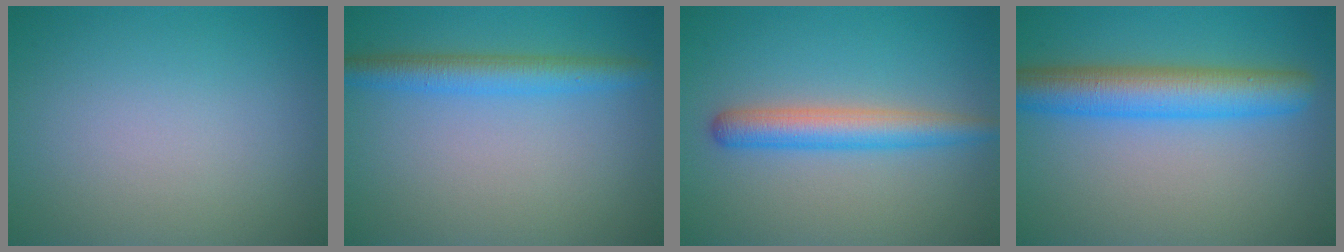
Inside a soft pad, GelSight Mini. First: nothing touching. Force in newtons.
{"total": 3.4, "press": 3.4, "slide": 0.2}
{"total": 3.8, "press": 3.8, "slide": 0.2}
{"total": 6.3, "press": 6.3, "slide": 0.2}